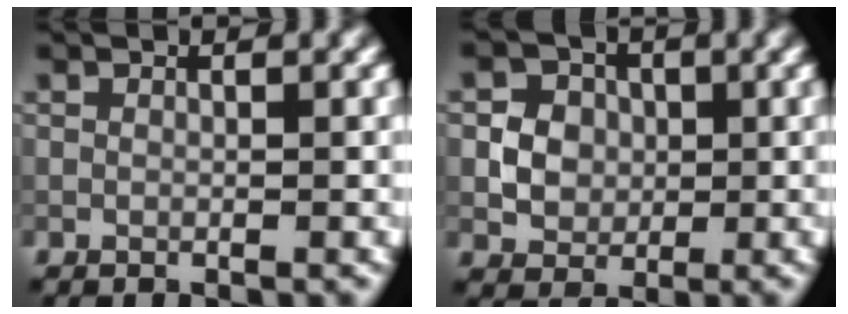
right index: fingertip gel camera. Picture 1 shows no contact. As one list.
[{"total": 3.1, "force": [-0.1, 2.8, 1.2], "torque": [-0.012, 0.002, -0.004]}]